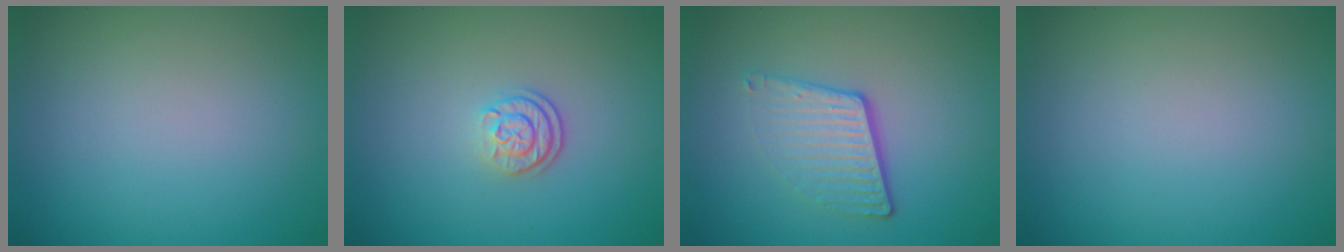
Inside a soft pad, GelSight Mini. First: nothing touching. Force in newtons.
{"total": 2.1, "press": 1.8, "slide": 1.2}
{"total": 3.8, "press": 2.6, "slide": 2.8}
{"total": 0.0}